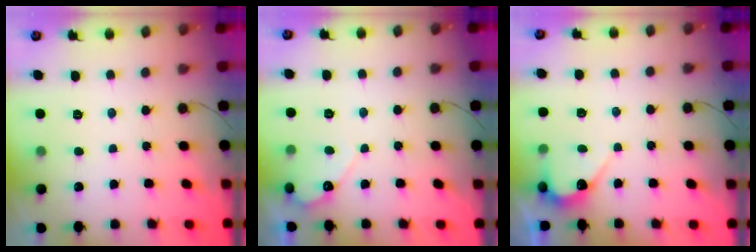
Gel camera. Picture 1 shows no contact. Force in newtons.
{"total": 4.6, "press": 4.6, "slide": 0.3}
{"total": 3.9, "press": 3.9, "slide": 0.2}